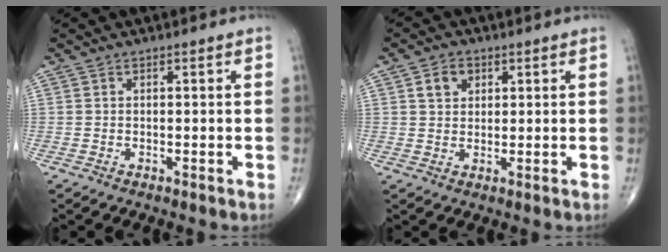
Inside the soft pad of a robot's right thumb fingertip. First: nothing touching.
{"total": 4.2, "force": [1.6, 3.3, 2.1], "torque": [-0.020, -0.002, 0.027]}